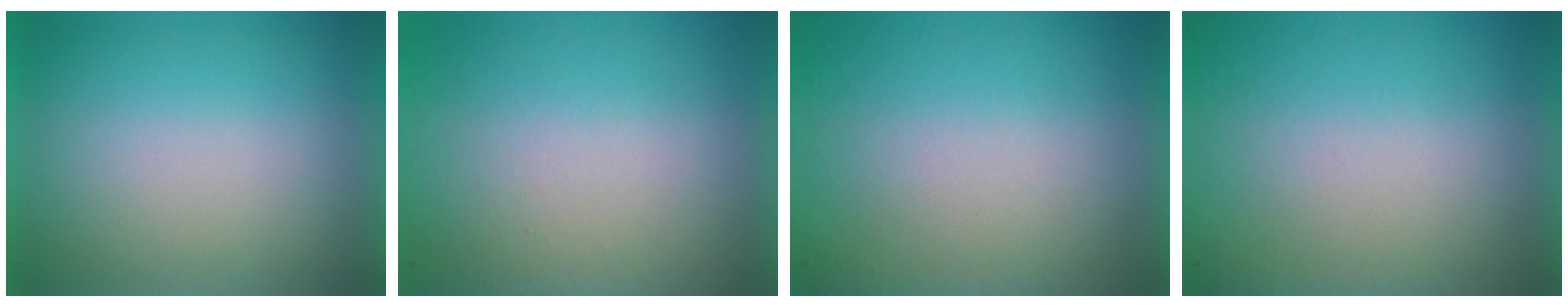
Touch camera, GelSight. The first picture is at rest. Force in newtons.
{"total": 8.2}
{"total": 6.0}
{"total": 6.0}